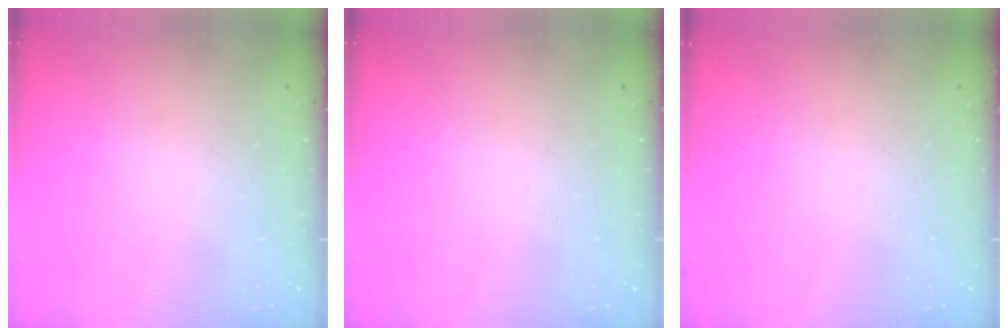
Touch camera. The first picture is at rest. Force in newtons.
{"total": 0.0}
{"total": 0.0}